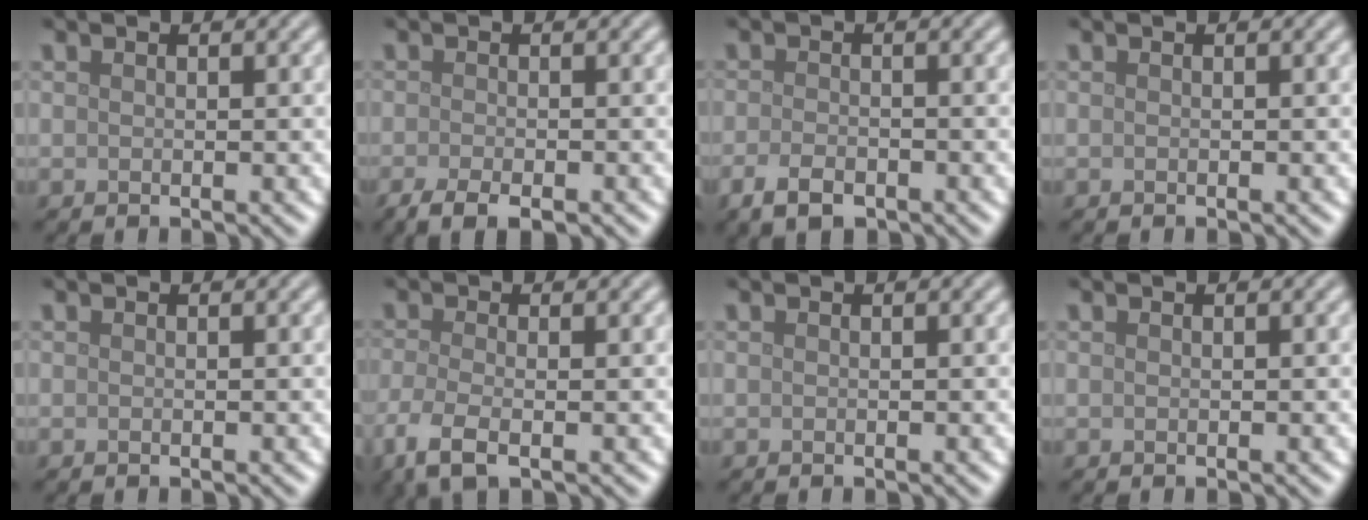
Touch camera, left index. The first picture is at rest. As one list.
[{"total": 3.0, "force": [-2.0, 0.8, 2.1], "torque": [-0.039, -0.006, -0.035]}, {"total": 2.6, "force": [-1.5, 1.2, 1.7], "torque": [-0.034, -0.004, -0.032]}, {"total": 0.0}, {"total": 0.0}, {"total": 3.8, "force": [-1.9, 1.3, 3.0], "torque": [-0.073, -0.010, -0.046]}, {"total": 0.0}, {"total": 0.0}]